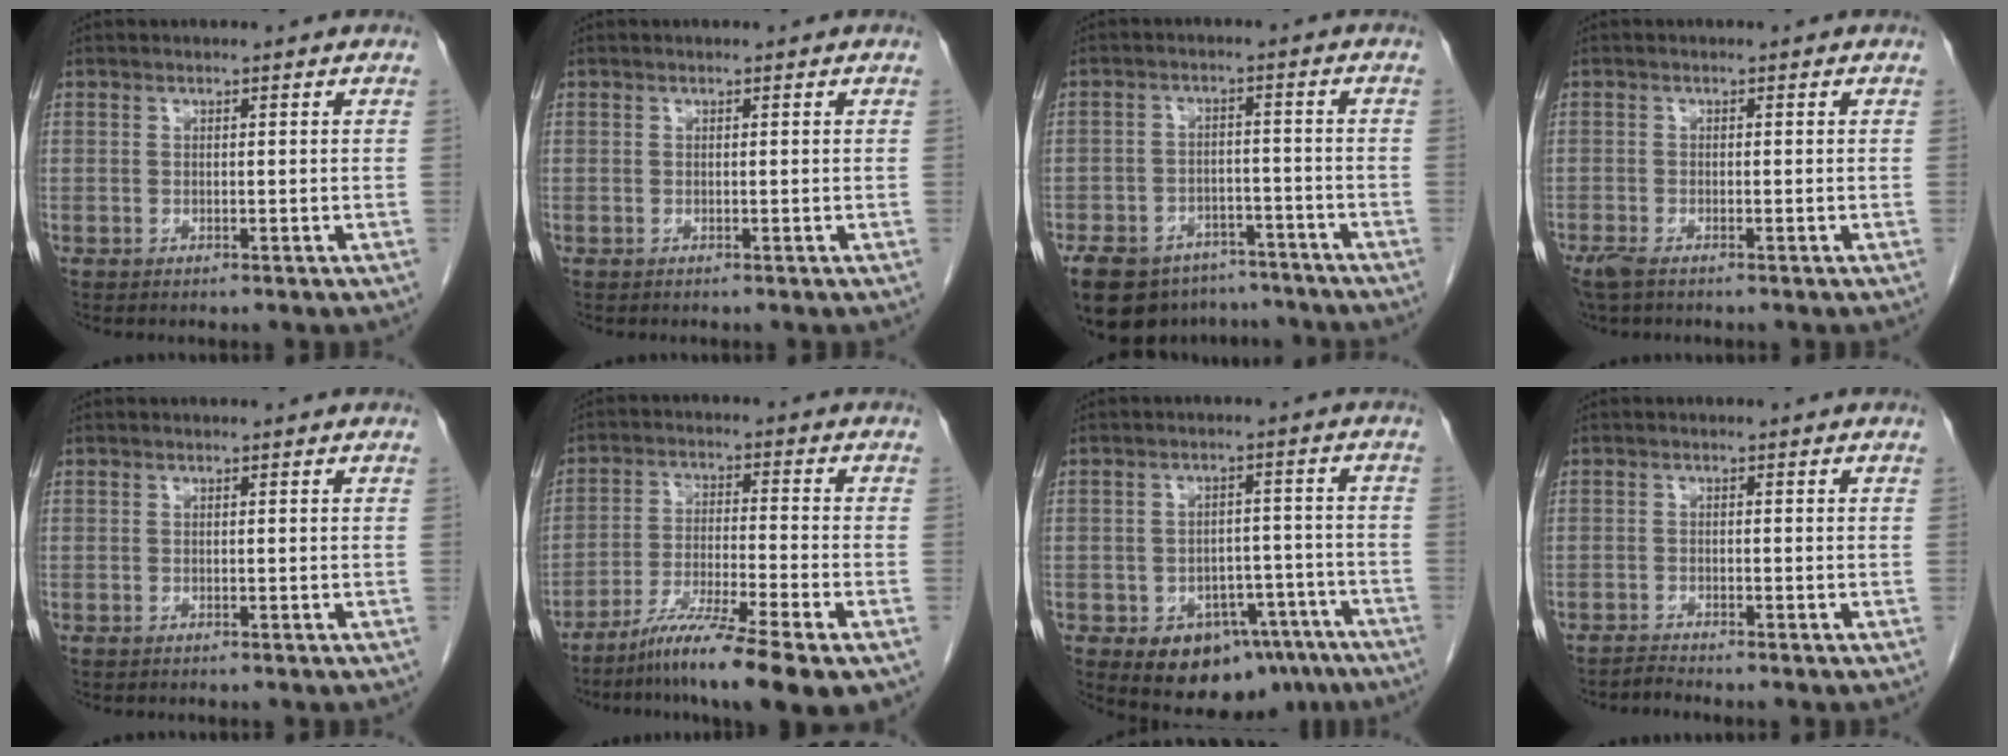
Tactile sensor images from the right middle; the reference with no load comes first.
{"total": 0.0}
{"total": 14.9, "force": [-11.3, 7.9, 5.6], "torque": [-0.113, 0.006, -0.155]}
{"total": 3.2, "force": [-2.4, 1.0, 1.8], "torque": [-0.042, -0.010, -0.040]}
{"total": 0.0}
{"total": 11.1, "force": [-7.6, 0.1, 8.1], "torque": [-0.145, -0.028, -0.132]}
{"total": 12.8, "force": [-8.0, 7.8, 6.2], "torque": [-0.062, 0.028, -0.105]}
{"total": 1.3, "force": [-1.2, -0.4, -0.3], "torque": [0.006, -0.008, -0.022]}